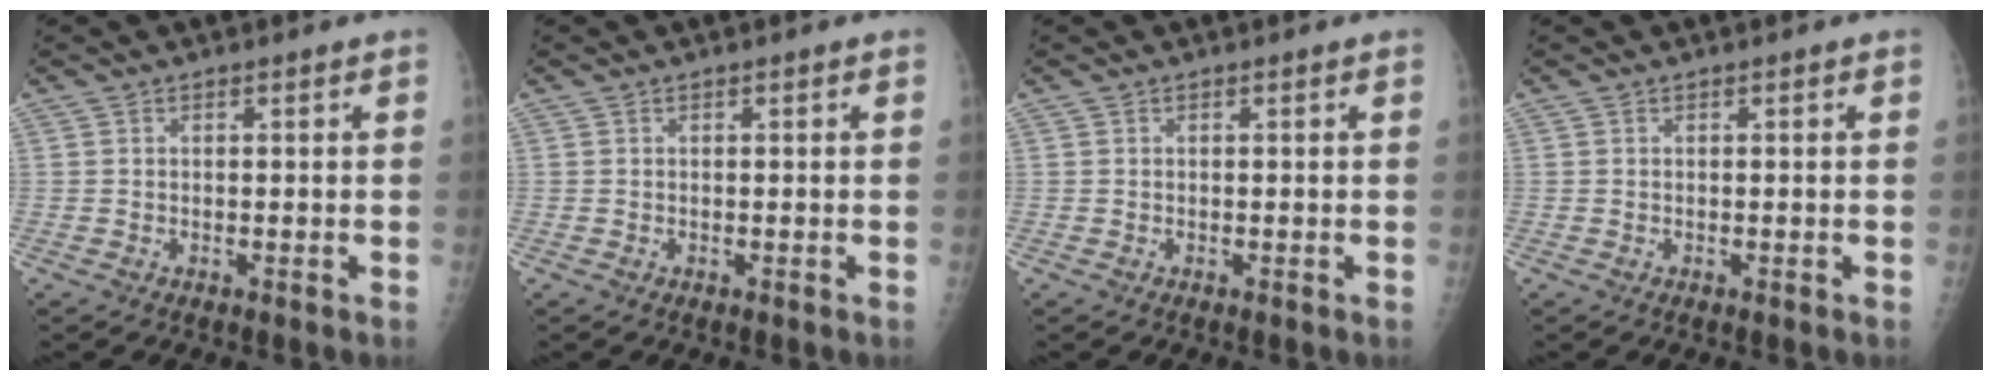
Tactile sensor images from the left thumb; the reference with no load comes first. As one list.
[{"total": 0.0}, {"total": 0.0}, {"total": 0.0}]